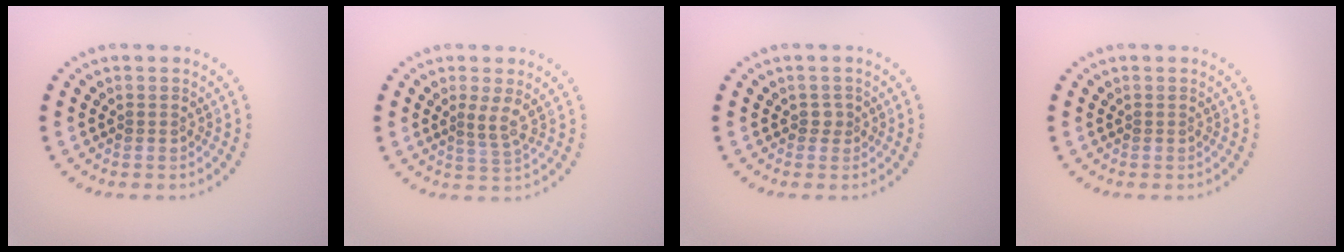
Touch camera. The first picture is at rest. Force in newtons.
{"total": 1.9, "press": 1.3, "slide": 1.4}
{"total": 0.9, "press": 0.6, "slide": 0.7}
{"total": 0.0}